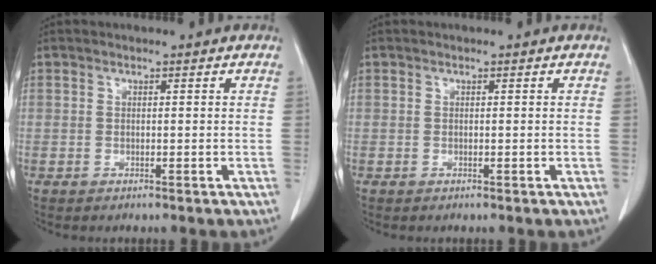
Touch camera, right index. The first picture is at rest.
{"total": 0.0}